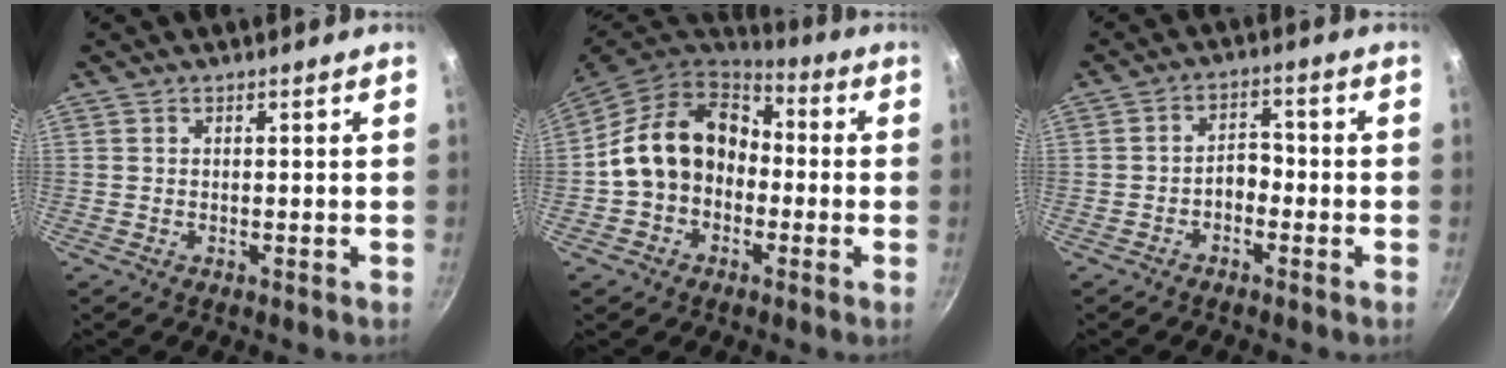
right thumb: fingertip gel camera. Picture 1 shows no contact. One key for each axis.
{"total": 15.2, "fx": -0.9, "fy": 12.2, "fz": 9.1, "tx": -0.127, "ty": 0.052, "tz": -0.029}
{"total": 3.6, "fx": -1.7, "fy": 2.3, "fz": 2.2, "tx": -0.016, "ty": 0.026, "tz": -0.032}